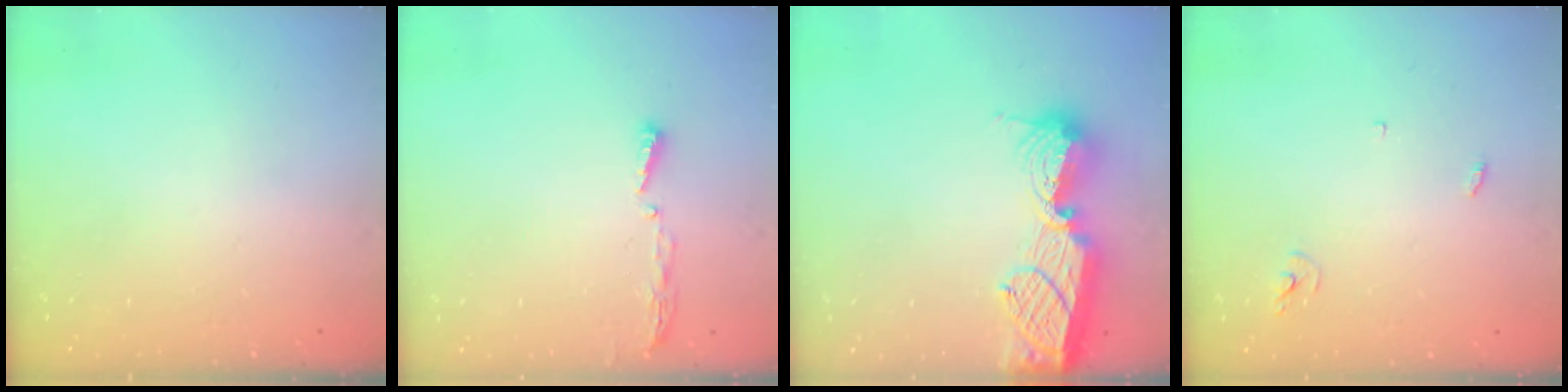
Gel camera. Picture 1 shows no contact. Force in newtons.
{"total": 3.4, "press": 3.4, "slide": 0.4}
{"total": 15.2, "press": 15.1, "slide": 1.3}
{"total": 2.9, "press": 2.9, "slide": 0.2}